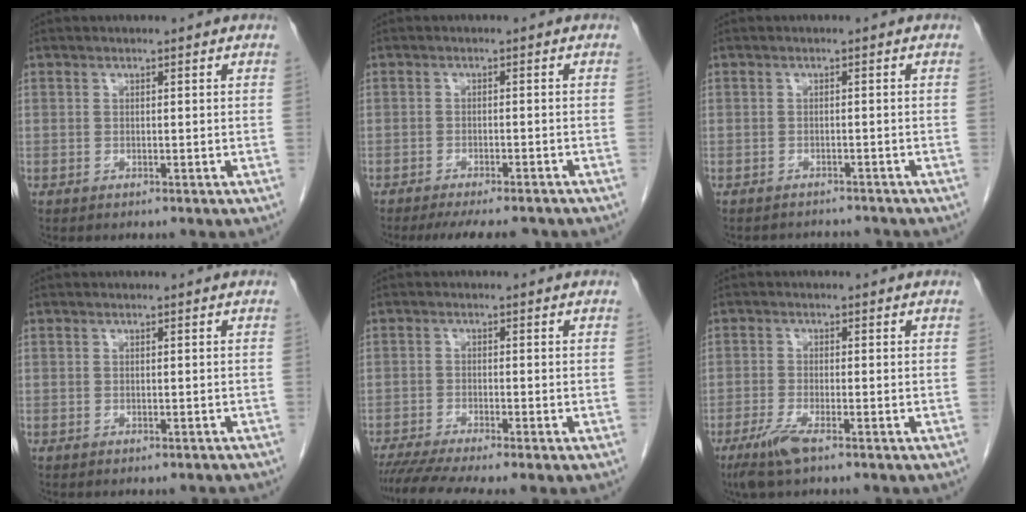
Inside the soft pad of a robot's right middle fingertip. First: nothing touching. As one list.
[{"total": 9.4, "force": [-8.3, 1.7, 4.0], "torque": [-0.055, -0.010, -0.110]}, {"total": 4.9, "force": [-4.6, 1.3, 0.6], "torque": [-0.003, 0.000, -0.056]}, {"total": 1.3, "force": [-1.3, 0.3, 0.2], "torque": [-0.009, -0.003, -0.017]}, {"total": 6.8, "force": [-5.6, -0.3, 4.0], "torque": [-0.062, -0.012, -0.092]}, {"total": 4.1, "force": [-2.7, 0.4, 3.1], "torque": [-0.073, -0.013, -0.053]}]